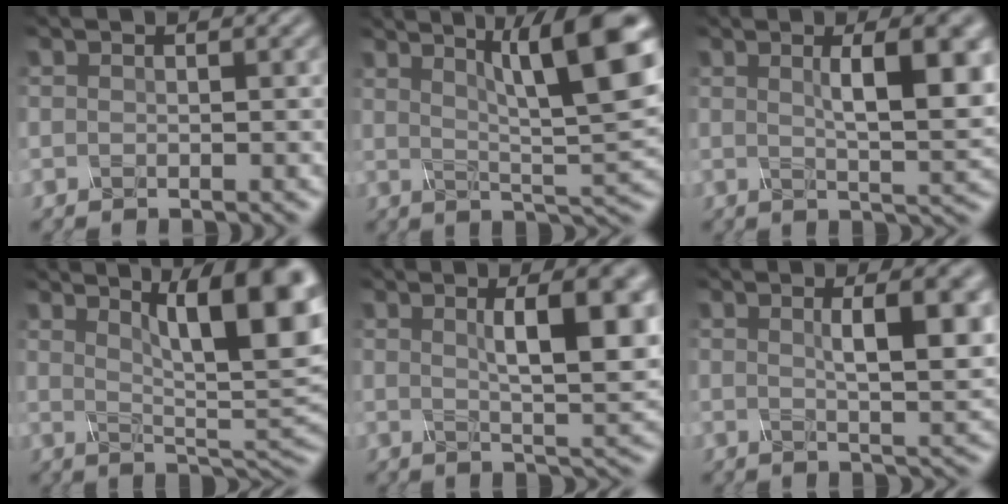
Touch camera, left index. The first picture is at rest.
{"total": 11.0, "force": [4.4, 1.8, 9.9], "torque": [-0.135, 0.020, 0.089]}
{"total": 7.0, "force": [1.5, 1.4, 6.6], "torque": [-0.076, 0.013, 0.036]}
{"total": 12.6, "force": [4.9, 3.5, 11.1], "torque": [-0.114, 0.021, 0.081]}
{"total": 7.7, "force": [1.8, 1.6, 7.4], "torque": [-0.084, 0.015, 0.040]}
{"total": 5.5, "force": [1.1, 1.1, 5.3], "torque": [-0.062, 0.010, 0.030]}